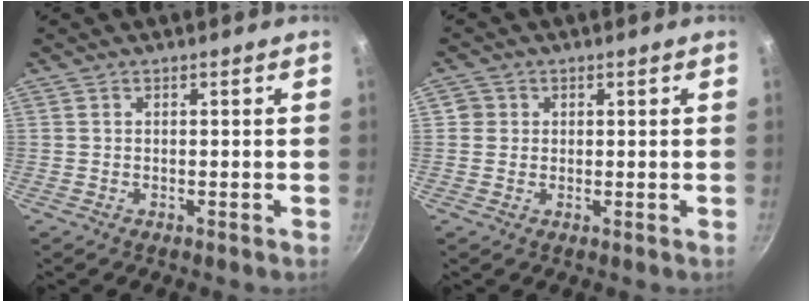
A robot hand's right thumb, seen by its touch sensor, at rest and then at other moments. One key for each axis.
{"total": 2.2, "fx": 0.2, "fy": 2.1, "fz": 0.4, "tx": 0.005, "ty": 0.006, "tz": -0.001}